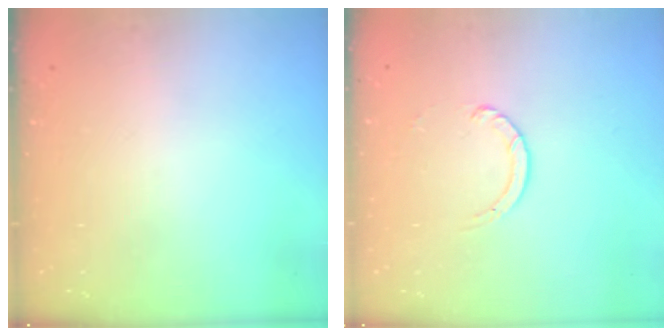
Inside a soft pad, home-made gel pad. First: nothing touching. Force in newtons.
{"total": 2.7, "press": 2.7, "slide": 0.3}